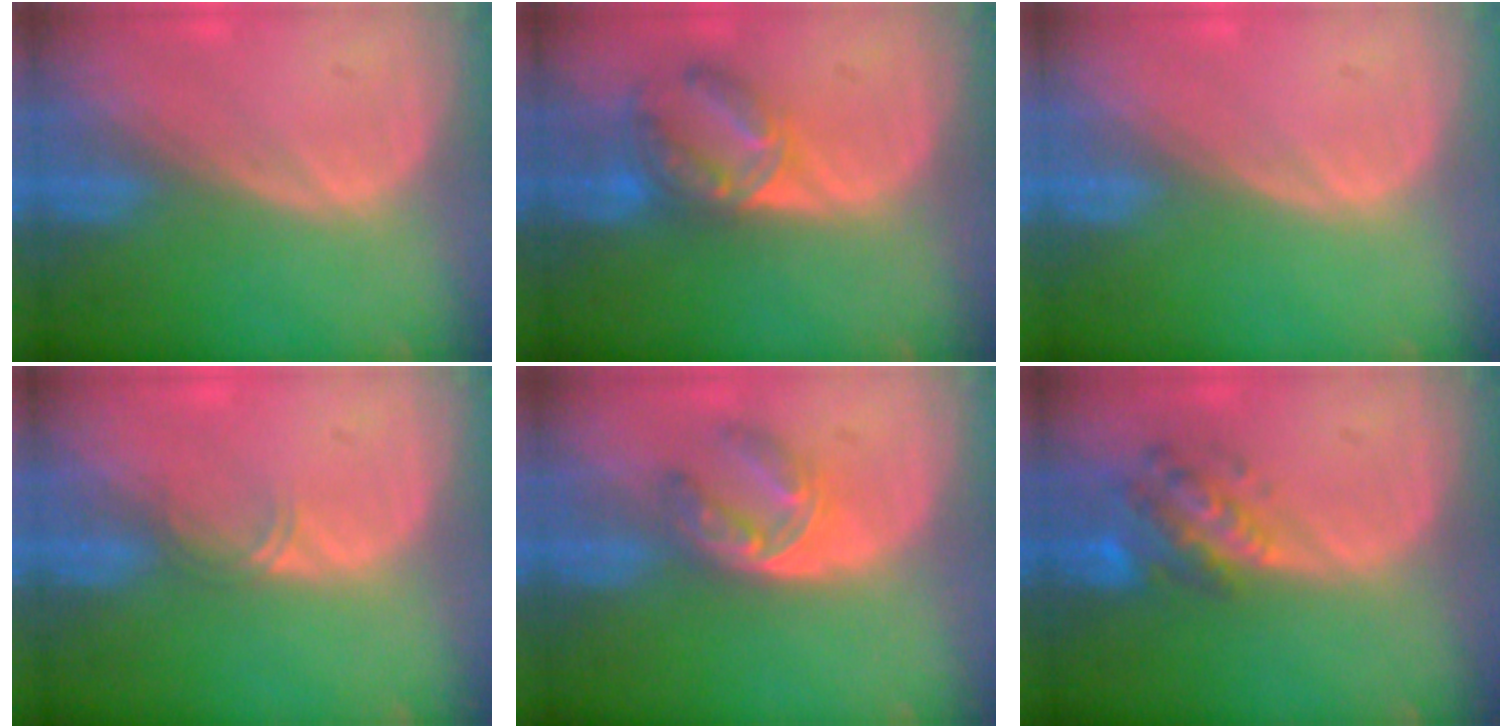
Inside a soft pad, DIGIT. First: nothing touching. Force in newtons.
{"total": 7.3, "press": 6.0, "slide": 4.1}
{"total": 0.0}
{"total": 1.4, "press": 1.1, "slide": 0.9}
{"total": 5.9, "press": 4.7, "slide": 3.6}
{"total": 6.1, "press": 5.7, "slide": 2.3}